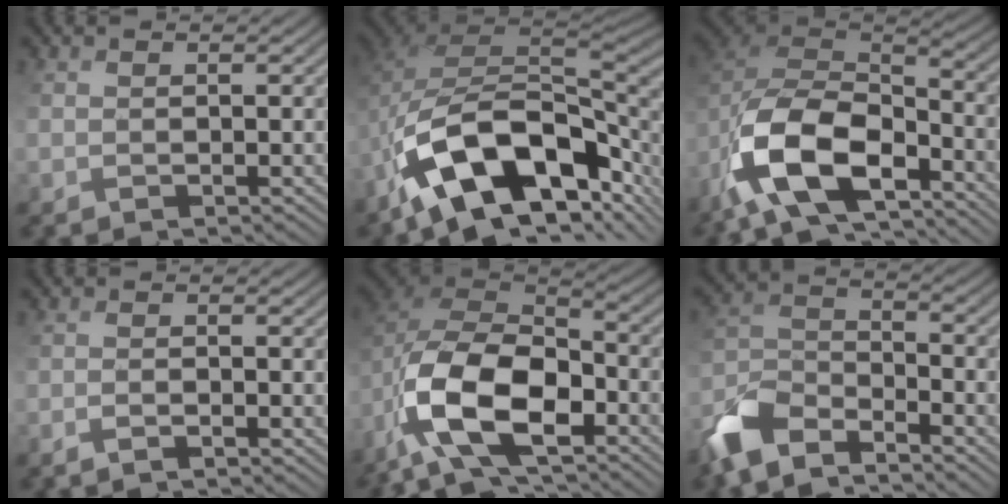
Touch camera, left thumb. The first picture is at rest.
{"total": 14.9, "force": [-6.0, 7.9, 11.0], "torque": [-0.211, -0.007, -0.097]}
{"total": 14.6, "force": [-7.8, 6.5, 10.5], "torque": [-0.242, -0.003, -0.165]}
{"total": 1.0, "force": [-0.9, -0.1, 0.6], "torque": [-0.007, 0.000, -0.013]}
{"total": 15.5, "force": [-7.1, 7.4, 11.5], "torque": [-0.269, -0.015, -0.149]}
{"total": 9.2, "force": [-7.2, 3.2, 4.8], "torque": [-0.111, -0.004, -0.156]}